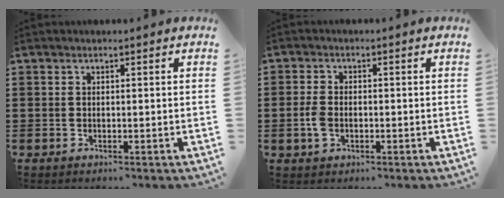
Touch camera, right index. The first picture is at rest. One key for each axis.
{"total": 2.7, "fx": -0.7, "fy": 1.7, "fz": 2.0, "tx": -0.053, "ty": -0.003, "tz": -0.016}